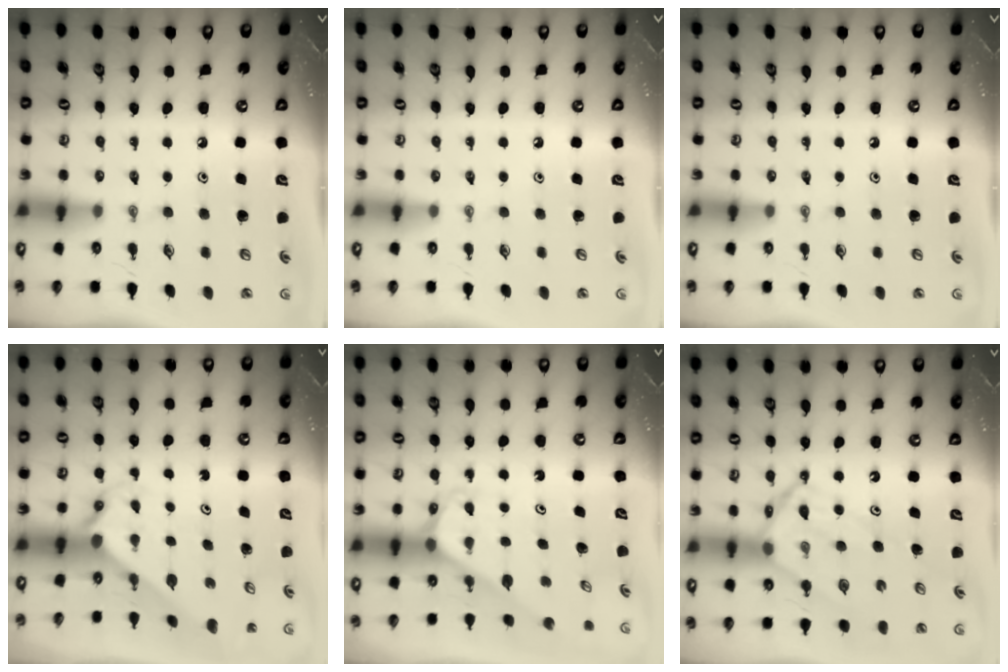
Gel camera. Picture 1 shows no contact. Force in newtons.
{"total": 0.0}
{"total": 0.0}
{"total": 1.7, "press": 1.7, "slide": 0.1}
{"total": 2.5, "press": 2.5, "slide": 0.2}
{"total": 11.9, "press": 11.8, "slide": 1.2}